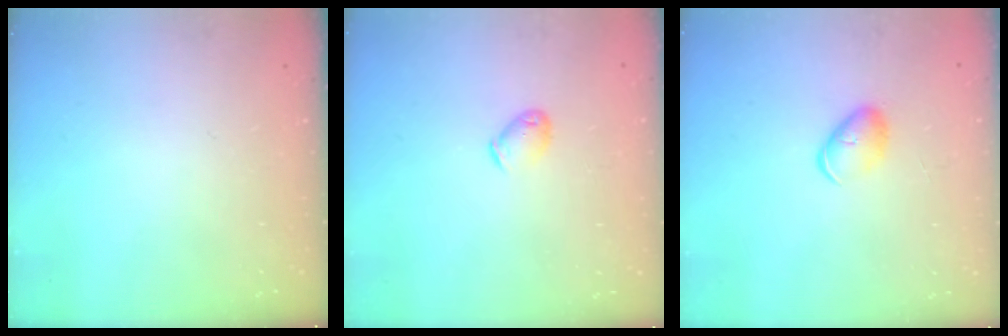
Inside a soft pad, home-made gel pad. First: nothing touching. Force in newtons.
{"total": 4.8, "press": 4.7, "slide": 0.7}
{"total": 6.4, "press": 6.3, "slide": 0.9}